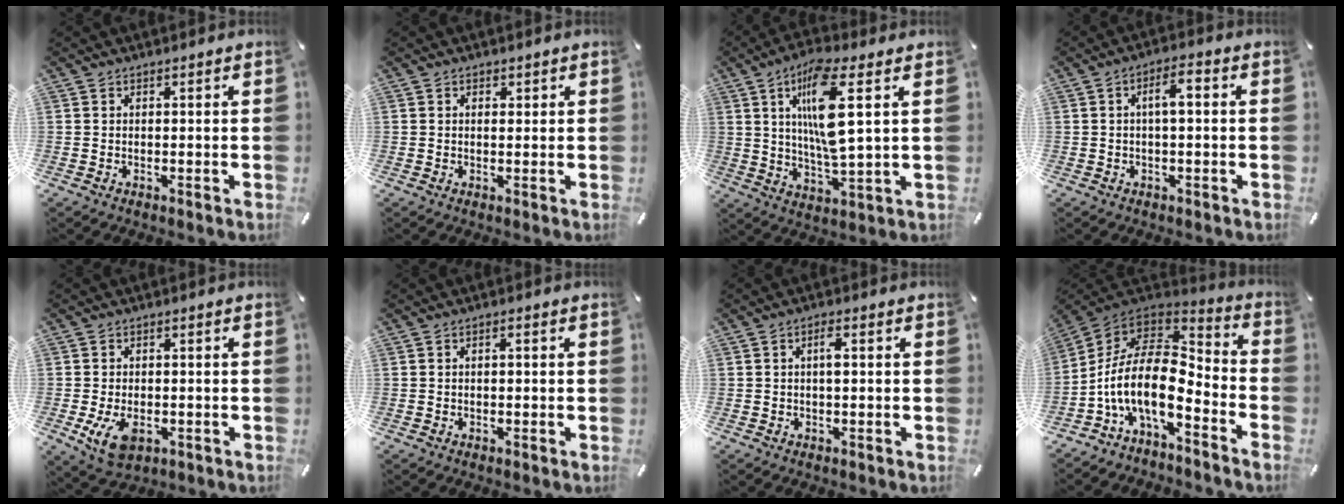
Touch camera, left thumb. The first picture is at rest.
{"total": 1.0, "force": [0.2, 0.8, 0.5], "torque": [0.005, -0.001, 0.000]}
{"total": 14.3, "force": [4.2, 3.6, 13.2], "torque": [-0.262, -0.012, 0.064]}
{"total": 5.1, "force": [0.3, 1.7, 4.8], "torque": [-0.083, 0.013, -0.001]}
{"total": 6.3, "force": [-2.0, 3.9, 4.5], "torque": [-0.096, -0.001, -0.039]}
{"total": 1.0, "force": [-0.2, 0.5, 0.9], "torque": [-0.015, 0.003, -0.005]}
{"total": 2.7, "force": [0.3, 0.8, 2.5], "torque": [-0.051, 0.007, 0.002]}
{"total": 16.0, "force": [-5.8, 8.1, 12.6], "torque": [-0.278, -0.001, -0.103]}